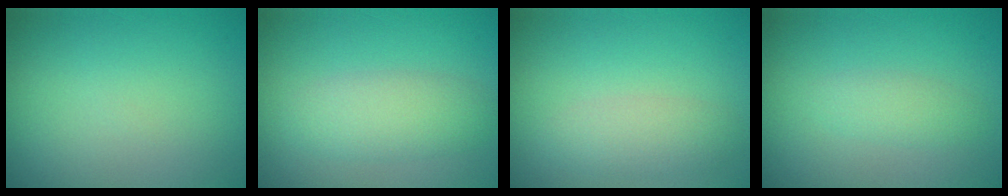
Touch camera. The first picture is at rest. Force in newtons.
{"total": 3.1, "press": 3.1, "slide": 0.1}
{"total": 2.1, "press": 2.1, "slide": 0.1}
{"total": 1.5, "press": 1.5, "slide": 0.0}